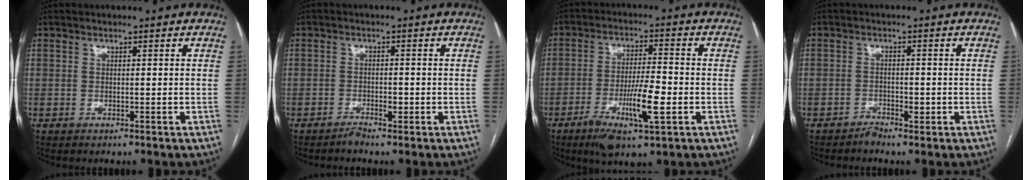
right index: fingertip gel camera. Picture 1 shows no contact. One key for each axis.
{"total": 1.7, "fx": -1.2, "fy": 0.5, "fz": 1.1, "tx": -0.016, "ty": 0.002, "tz": -0.018}
{"total": 10.1, "fx": -3.8, "fy": 1.5, "fz": 9.2, "tx": -0.170, "ty": -0.010, "tz": -0.062}
{"total": 1.5, "fx": -1.2, "fy": 0.8, "fz": 0.6, "tx": -0.007, "ty": 0.003, "tz": -0.018}